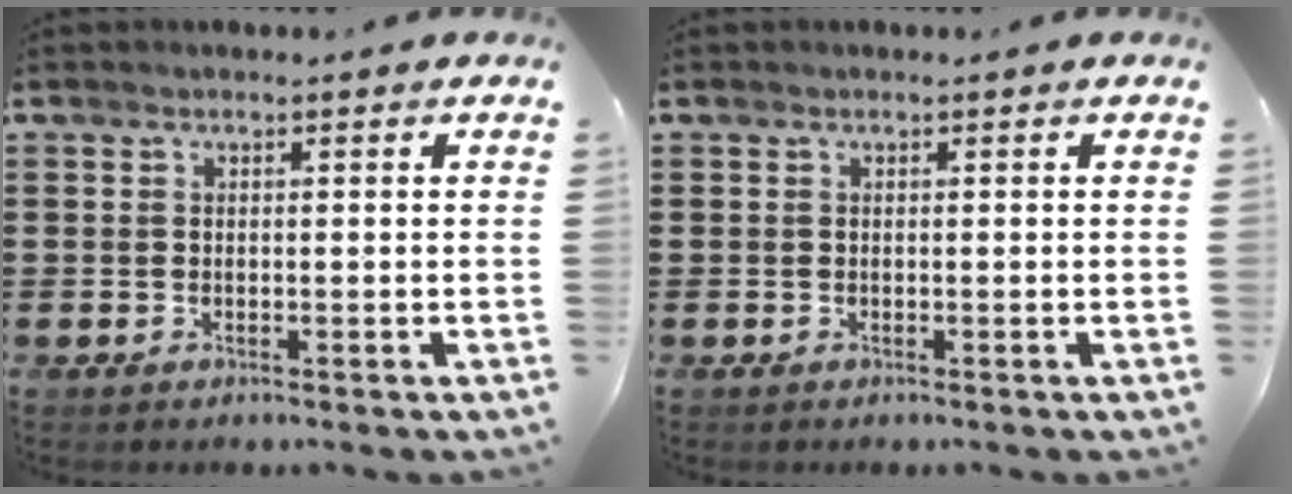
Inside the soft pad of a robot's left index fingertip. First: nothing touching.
{"total": 0.0}